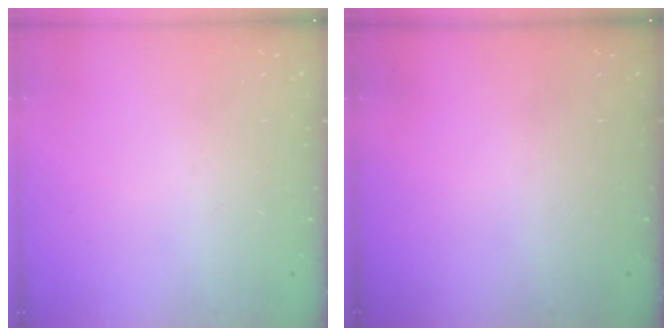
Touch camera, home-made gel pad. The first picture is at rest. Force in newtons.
{"total": 0.0}